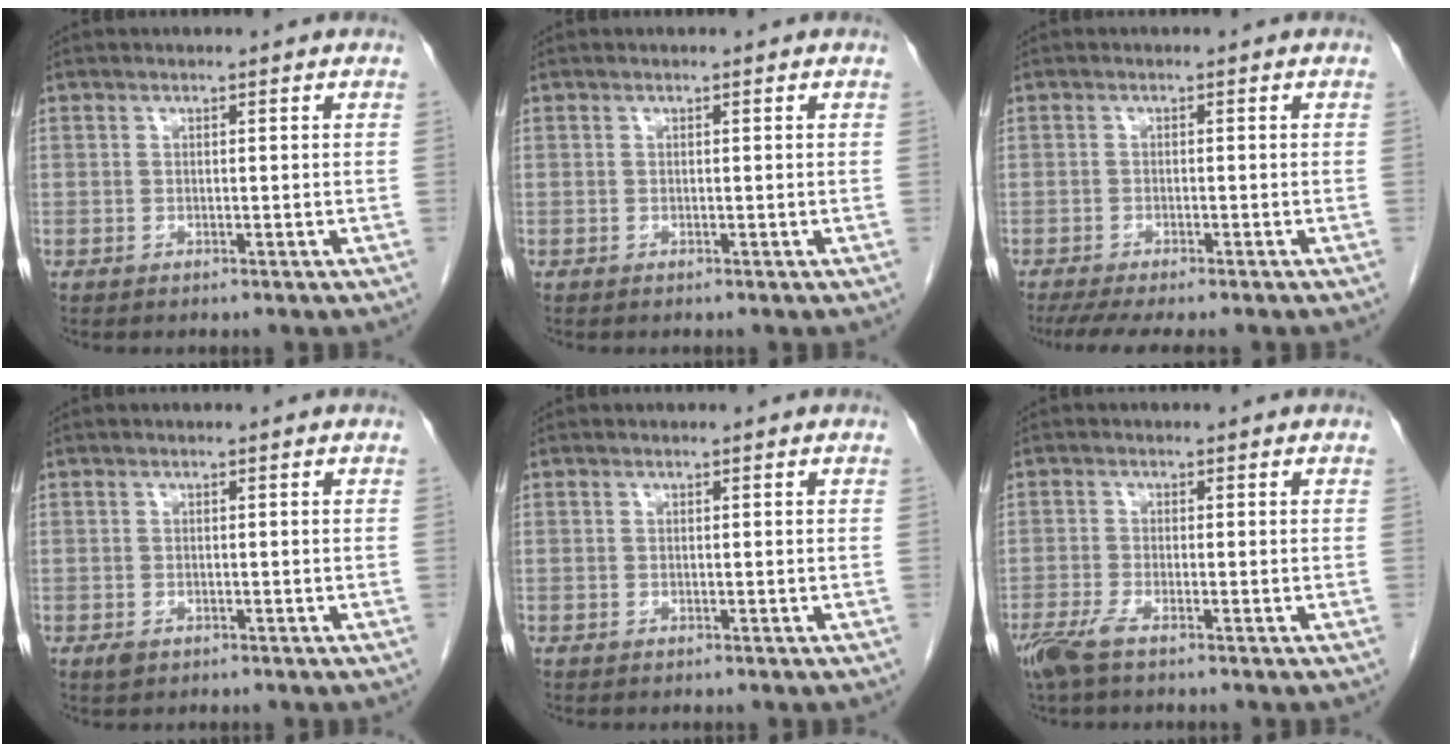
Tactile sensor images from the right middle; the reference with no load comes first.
{"total": 0.0}
{"total": 7.6, "force": [-6.4, 0.5, 4.2], "torque": [-0.060, -0.014, -0.098]}
{"total": 1.1, "force": [-0.6, 0.7, 0.7], "torque": [-0.014, 0.000, -0.004]}
{"total": 0.0}
{"total": 3.4, "force": [-2.3, 0.3, 2.4], "torque": [-0.054, -0.010, -0.050]}